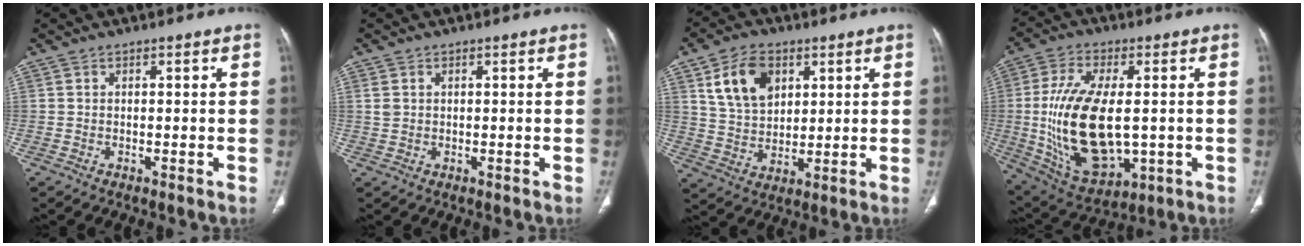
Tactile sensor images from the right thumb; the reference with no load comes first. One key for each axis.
{"total": 1.7, "fx": 0.5, "fy": 1.3, "fz": 1.0, "tx": -0.026, "ty": 0.003, "tz": 0.016}
{"total": 11.3, "fx": 4.7, "fy": 7.6, "fz": 6.9, "tx": -0.100, "ty": -0.014, "tz": 0.094}
{"total": 20.7, "fx": -0.9, "fy": 10.6, "fz": 17.7, "tx": -0.343, "ty": -0.012, "tz": 0.006}